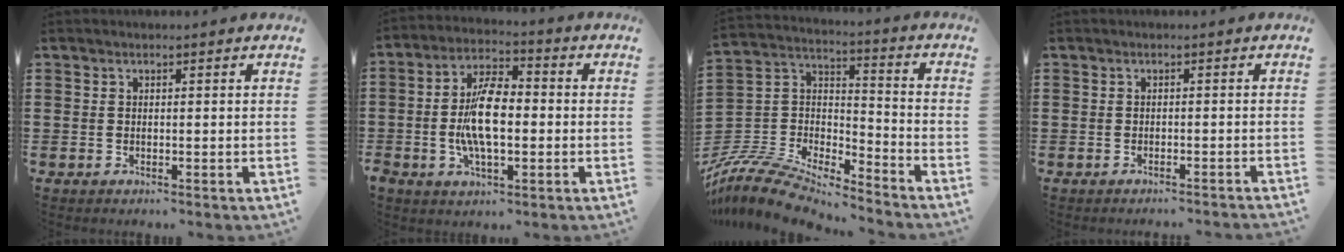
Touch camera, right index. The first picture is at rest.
{"total": 9.7, "force": [-1.1, 4.2, 8.6], "torque": [-0.185, 0.003, -0.026]}
{"total": 9.6, "force": [-8.9, 2.4, 2.7], "torque": [-0.075, 0.006, -0.182]}
{"total": 1.0, "force": [-1.0, 0.0, 0.0], "torque": [-0.003, 0.003, -0.022]}